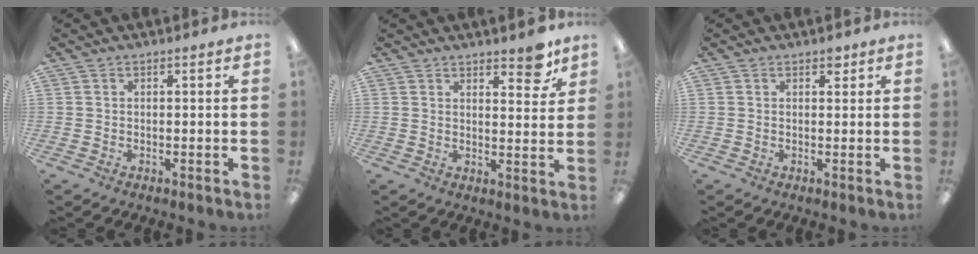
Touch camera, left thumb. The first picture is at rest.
{"total": 6.6, "force": [5.2, 2.4, 3.2], "torque": [-0.020, -0.035, 0.084]}
{"total": 1.7, "force": [1.2, 1.0, 0.7], "torque": [0.001, -0.004, 0.017]}